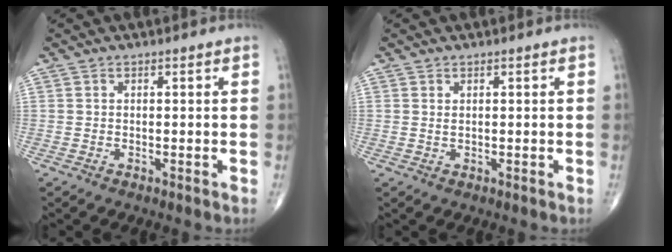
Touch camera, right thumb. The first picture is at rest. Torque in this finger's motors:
{"motor_torque": [-0.71, 0.03, 0.21, 0.05, -0.05]}